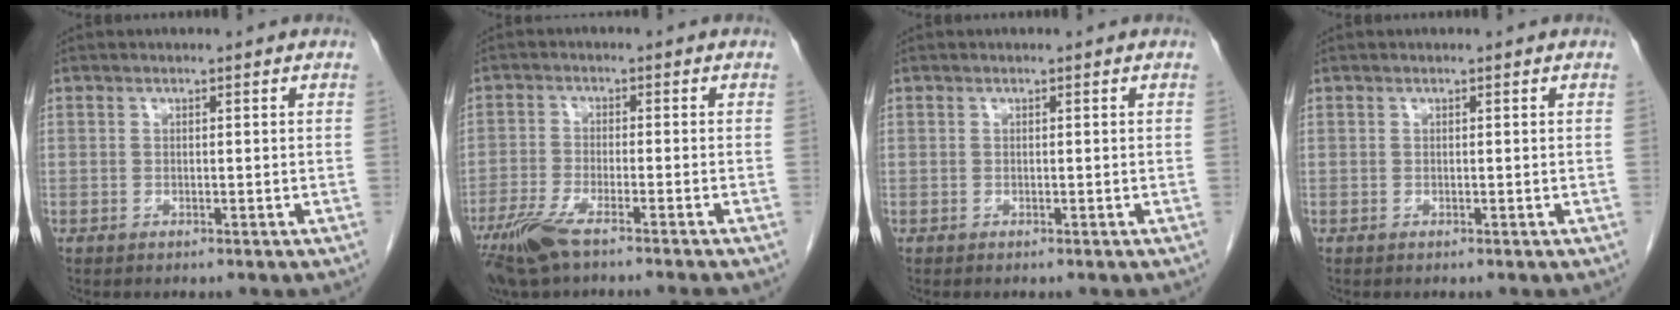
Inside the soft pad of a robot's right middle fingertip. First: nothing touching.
{"total": 7.8, "force": [-5.8, 0.2, 5.1], "torque": [-0.096, -0.019, -0.105]}
{"total": 0.0}
{"total": 0.0}